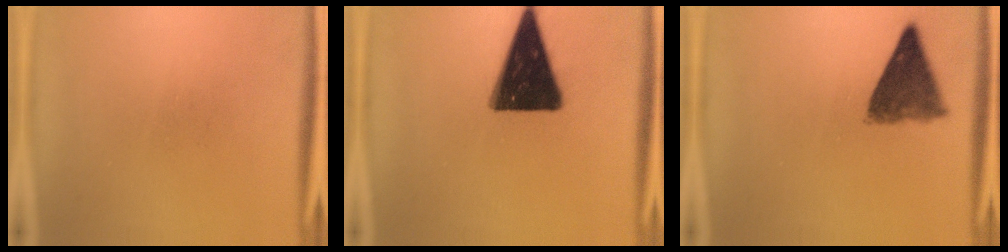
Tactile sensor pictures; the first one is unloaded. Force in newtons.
{"total": 17.4}
{"total": 7.7}